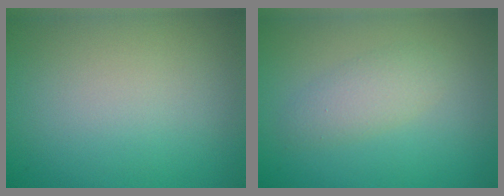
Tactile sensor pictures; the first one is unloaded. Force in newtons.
{"total": 2.3, "press": 2.3, "slide": 0.1}